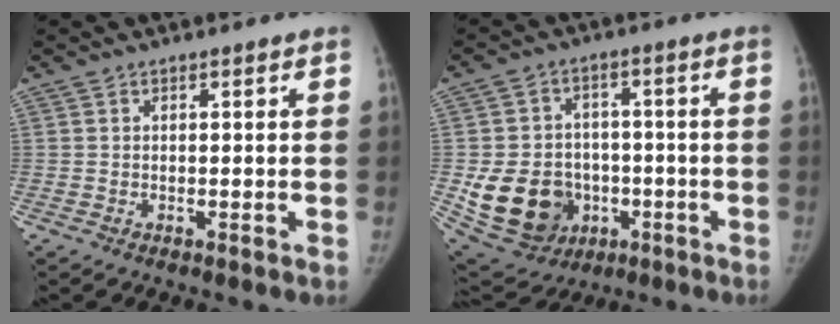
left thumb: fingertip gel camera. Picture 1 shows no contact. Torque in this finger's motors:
{"motor_torque": [1.09, 1.35, 0.49, -0.45, 0.33]}